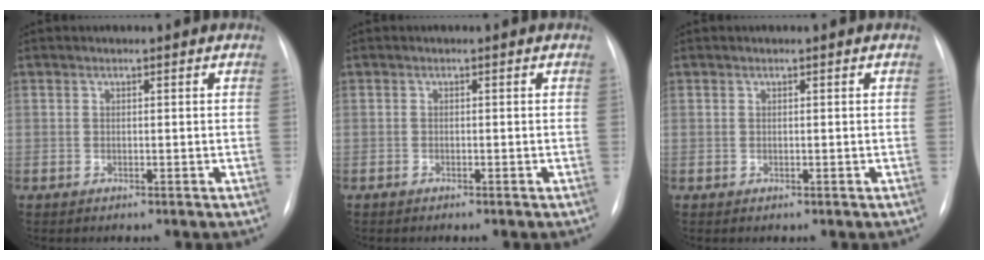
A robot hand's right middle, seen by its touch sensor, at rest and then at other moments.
{"total": 0.6, "force": [-0.5, 0.2, 0.3], "torque": [-0.010, -0.001, -0.007]}
{"total": 0.0}